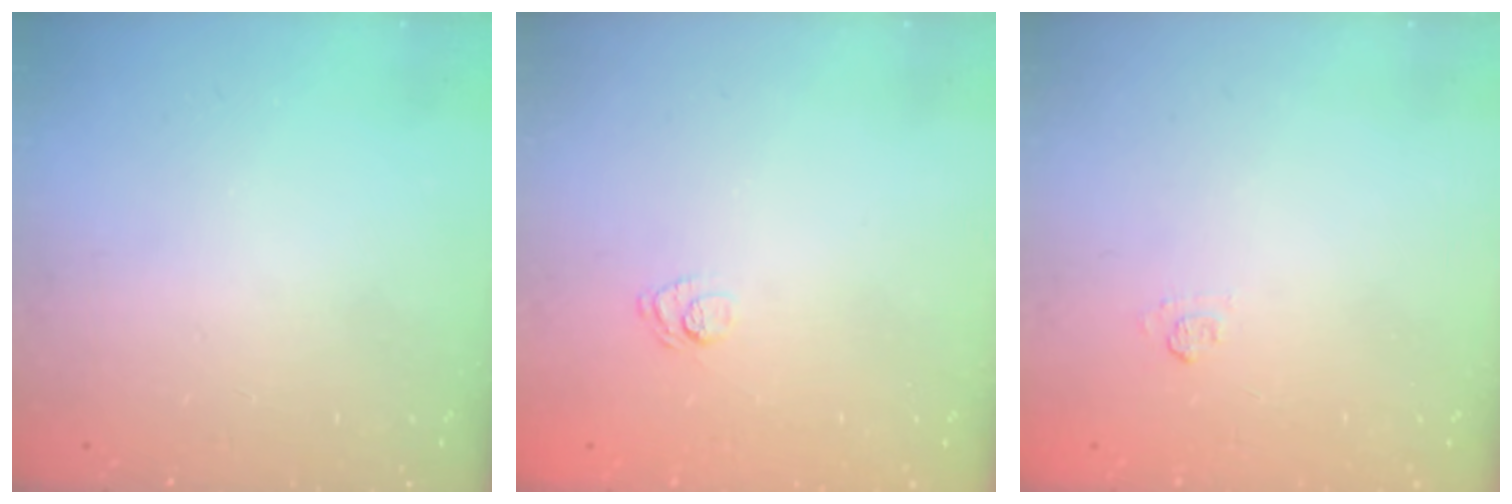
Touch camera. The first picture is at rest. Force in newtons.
{"total": 6.6, "press": 6.5, "slide": 1.4}
{"total": 5.2, "press": 5.1, "slide": 1.2}